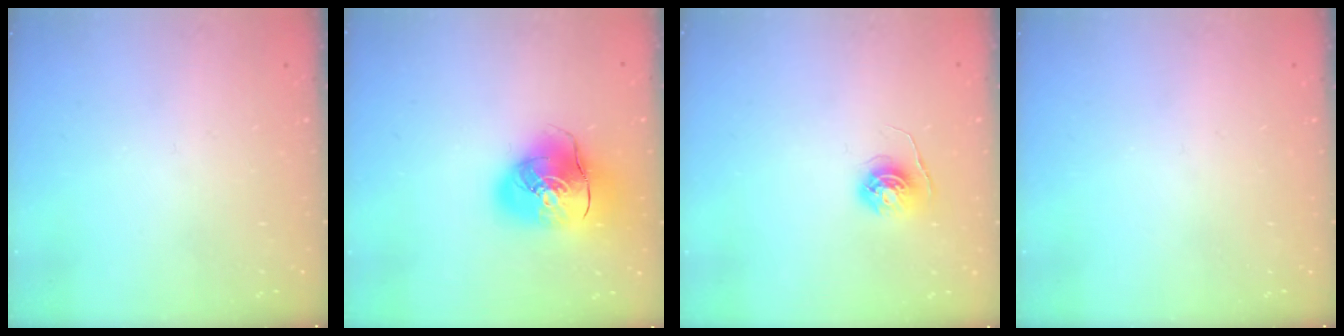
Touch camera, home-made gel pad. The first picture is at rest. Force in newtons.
{"total": 14.9, "press": 14.7, "slide": 2.5}
{"total": 5.6, "press": 5.5, "slide": 0.6}
{"total": 0.0}